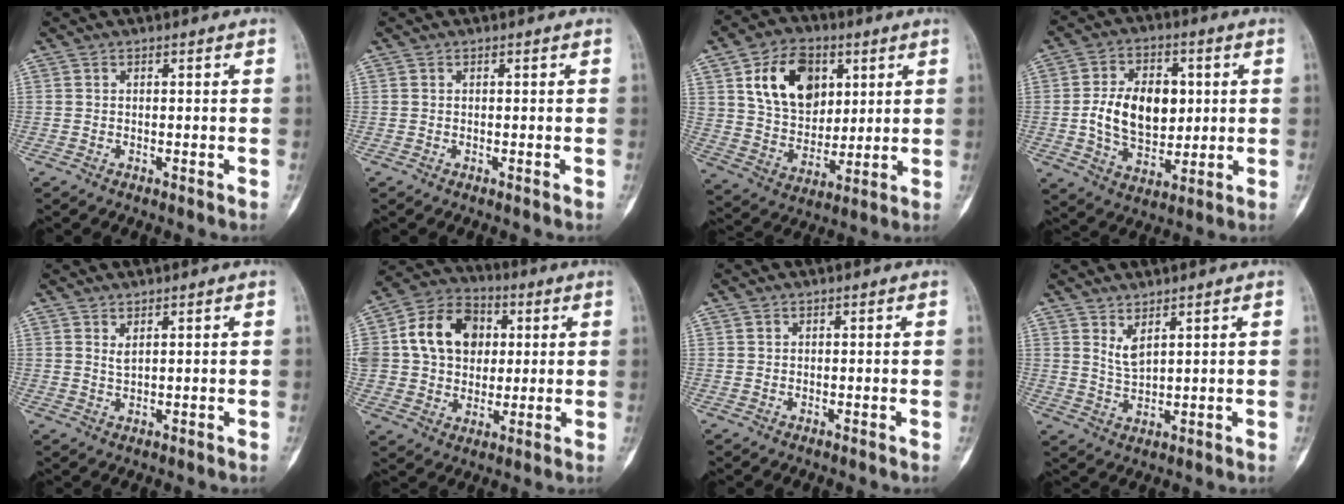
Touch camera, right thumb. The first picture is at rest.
{"total": 0.0}
{"total": 15.7, "force": [5.7, 11.1, 9.5], "torque": [-0.116, -0.018, 0.106]}
{"total": 14.0, "force": [1.1, 9.3, 10.5], "torque": [-0.146, 0.000, 0.026]}
{"total": 1.5, "force": [1.0, 0.5, 1.0], "torque": [-0.012, -0.009, 0.024]}
{"total": 15.9, "force": [3.1, 12.7, 9.1], "torque": [-0.130, 0.014, 0.052]}
{"total": 0.6, "force": [0.4, 0.4, 0.1], "torque": [0.003, 0.000, 0.007]}
{"total": 3.5, "force": [2.3, 1.1, 2.4], "torque": [-0.037, -0.026, 0.052]}